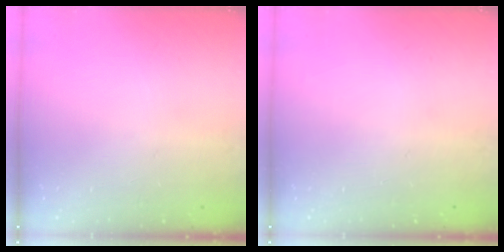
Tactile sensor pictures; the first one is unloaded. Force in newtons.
{"total": 0.0}